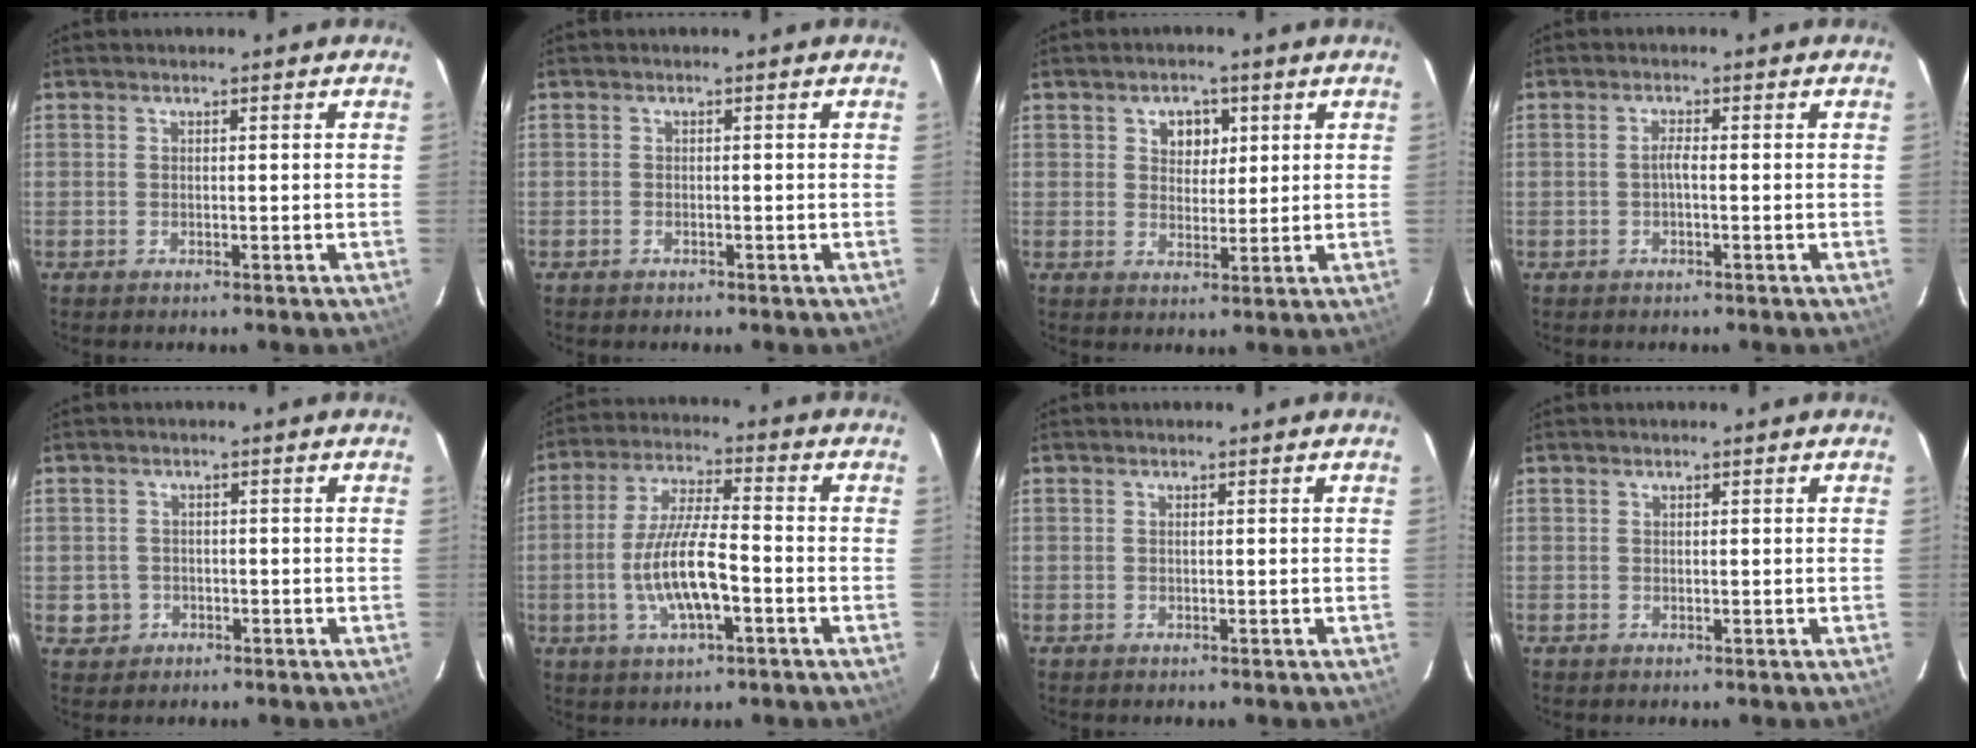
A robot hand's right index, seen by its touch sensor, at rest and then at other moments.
{"total": 0.9, "force": [-0.6, 0.6, 0.0], "torque": [-0.001, 0.003, -0.010]}
{"total": 4.5, "force": [1.7, 3.5, 2.2], "torque": [-0.026, 0.007, 0.030]}
{"total": 1.3, "force": [-0.4, 0.1, 1.3], "torque": [-0.025, 0.005, -0.009]}
{"total": 3.1, "force": [-0.7, 3.0, 0.3], "torque": [-0.010, 0.008, -0.007]}
{"total": 11.4, "force": [-3.4, 2.8, 10.5], "torque": [-0.210, -0.003, -0.059]}
{"total": 0.0}
{"total": 0.0}